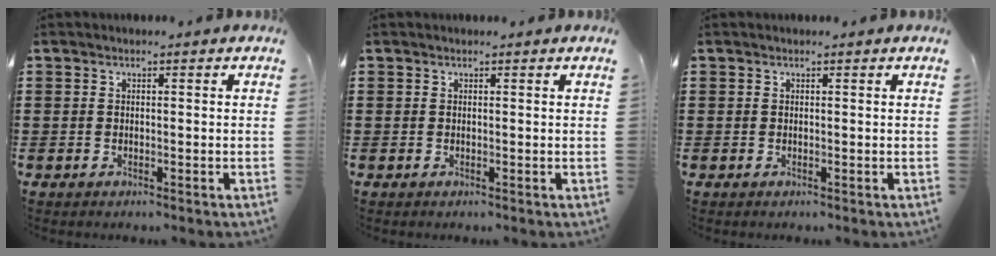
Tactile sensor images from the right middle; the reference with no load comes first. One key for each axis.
{"total": 0.0}
{"total": 0.0}